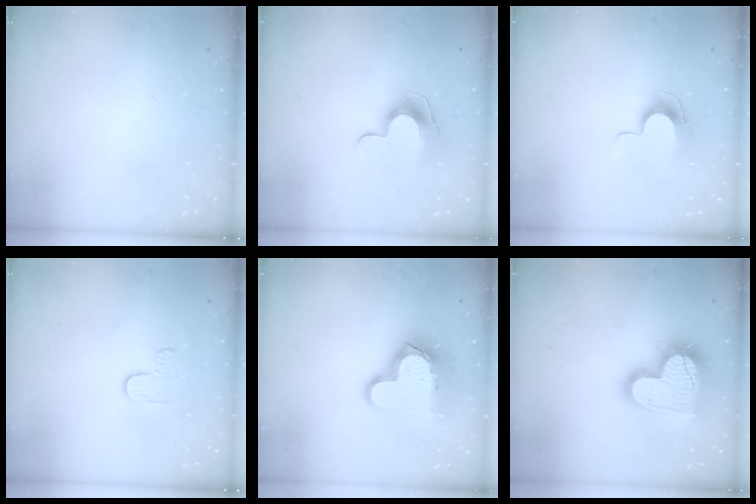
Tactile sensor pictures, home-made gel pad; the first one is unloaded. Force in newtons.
{"total": 11.8, "press": 11.8, "slide": 0.6}
{"total": 8.4, "press": 8.3, "slide": 0.7}
{"total": 2.7, "press": 2.6, "slide": 0.4}
{"total": 15.5, "press": 15.5, "slide": 1.3}
{"total": 20.1, "press": 20.1, "slide": 1.7}